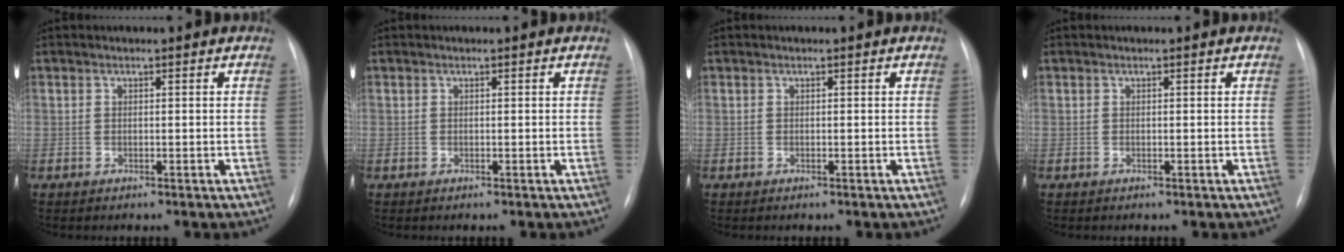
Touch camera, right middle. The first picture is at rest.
{"total": 0.0}
{"total": 0.0}
{"total": 0.0}